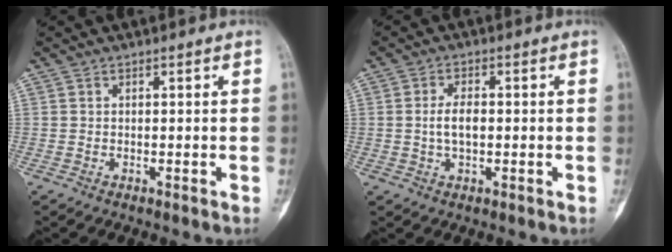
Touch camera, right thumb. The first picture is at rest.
{"total": 4.3, "force": [-0.1, 2.2, 3.7], "torque": [-0.072, 0.005, -0.002]}